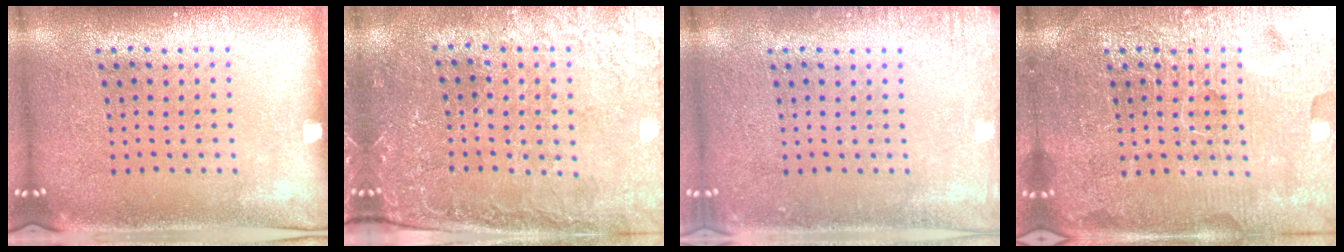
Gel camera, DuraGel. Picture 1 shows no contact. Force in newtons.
{"total": 0.6, "press": 0.4, "slide": 0.4}
{"total": 1.5, "press": 1.4, "slide": 0.2}
{"total": 7.0, "press": 7.0, "slide": 0.9}